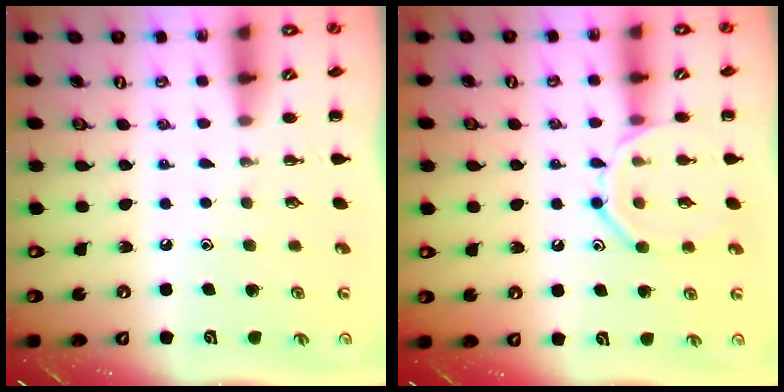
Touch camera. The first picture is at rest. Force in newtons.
{"total": 12.0, "press": 12.0, "slide": 0.7}